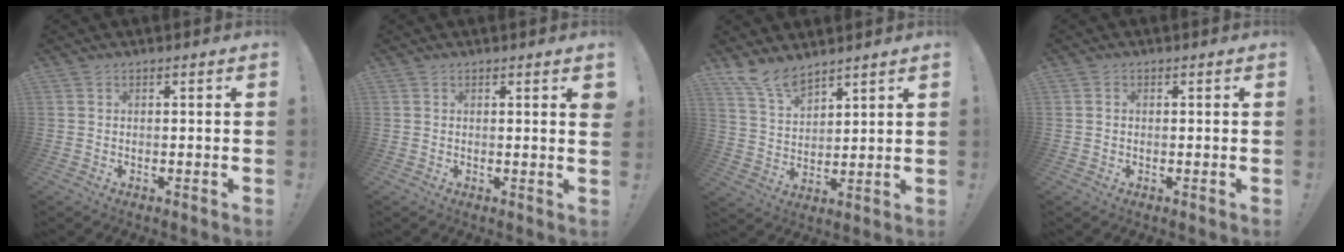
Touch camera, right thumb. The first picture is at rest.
{"total": 1.7, "force": [1.0, -0.1, 1.4], "torque": [-0.008, -0.009, 0.012]}
{"total": 9.5, "force": [8.0, 3.6, 3.7], "torque": [-0.078, -0.048, 0.155]}
{"total": 0.7, "force": [-0.2, 0.7, 0.3], "torque": [-0.007, 0.004, -0.003]}